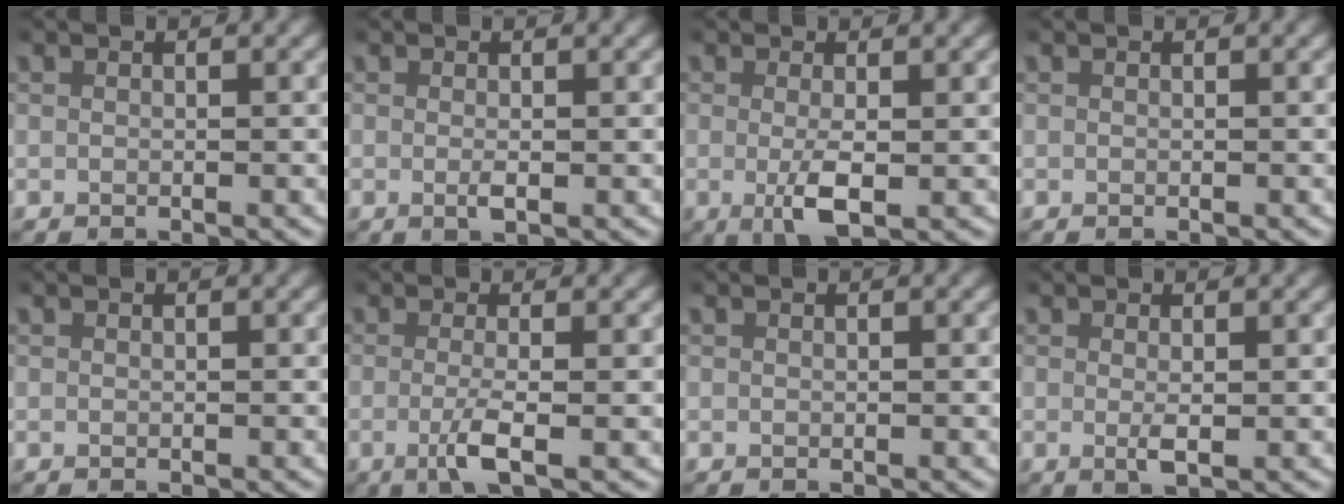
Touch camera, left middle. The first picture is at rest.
{"total": 1.0, "force": [-0.1, 0.1, 0.9], "torque": [-0.019, -0.005, 0.000]}
{"total": 3.3, "force": [-0.6, 0.8, 3.1], "torque": [-0.062, -0.015, -0.005]}
{"total": 0.0}
{"total": 0.0}
{"total": 2.8, "force": [-0.8, 0.2, 2.7], "torque": [-0.062, -0.014, -0.011]}
{"total": 0.0}
{"total": 1.4, "force": [0.1, 0.2, 1.4], "torque": [-0.029, -0.008, 0.004]}